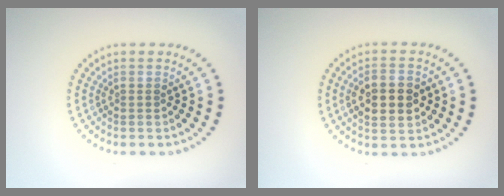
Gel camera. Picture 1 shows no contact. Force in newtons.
{"total": 4.6, "press": 4.6, "slide": 0.2}